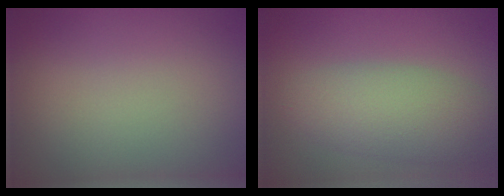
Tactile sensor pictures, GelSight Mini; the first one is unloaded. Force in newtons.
{"total": 5.2, "press": 5.2, "slide": 0.3}